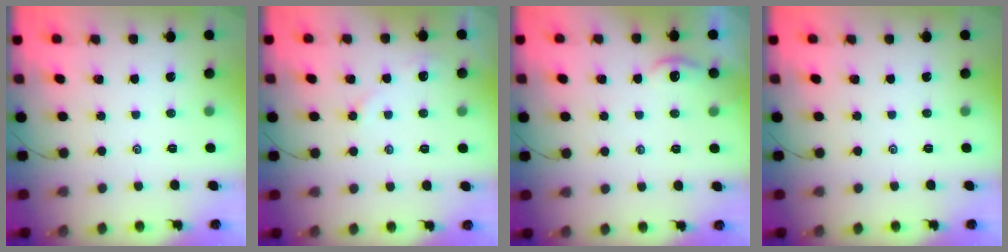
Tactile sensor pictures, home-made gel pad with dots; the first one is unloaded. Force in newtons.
{"total": 2.8, "press": 2.8, "slide": 0.5}
{"total": 1.5, "press": 1.5, "slide": 0.2}
{"total": 0.0}